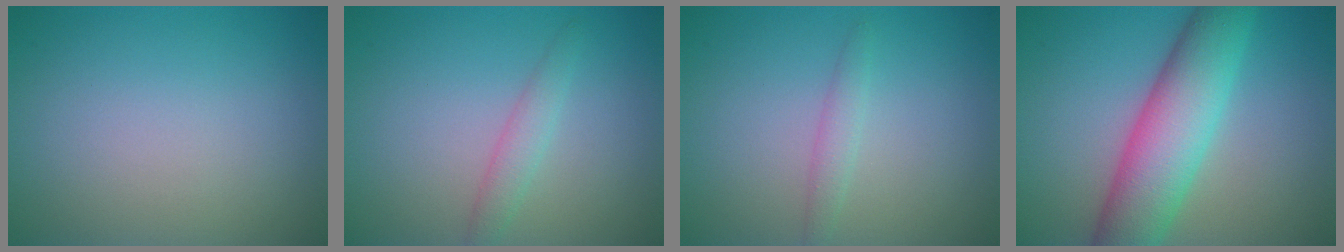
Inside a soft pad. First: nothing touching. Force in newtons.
{"total": 1.7, "press": 1.7, "slide": 0.1}
{"total": 1.3, "press": 1.3, "slide": 0.1}
{"total": 8.1, "press": 8.1, "slide": 0.1}